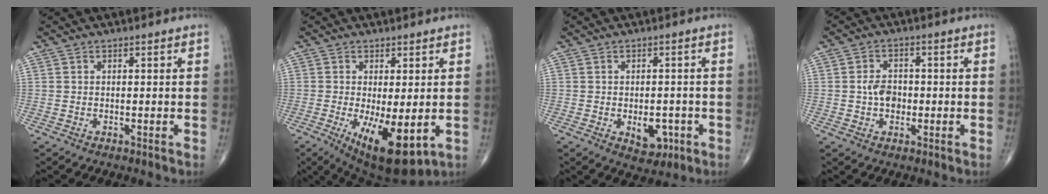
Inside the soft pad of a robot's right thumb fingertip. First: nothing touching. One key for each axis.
{"total": 11.8, "fx": -2.8, "fy": 4.3, "fz": 10.6, "tx": -0.165, "ty": -0.026, "tz": -0.027}
{"total": 5.5, "fx": -1.7, "fy": 3.4, "fz": 3.9, "tx": -0.030, "ty": 0.007, "tz": -0.014}
{"total": 4.5, "fx": -0.5, "fy": 3.3, "fz": 3.0, "tx": -0.035, "ty": 0.010, "tz": -0.012}